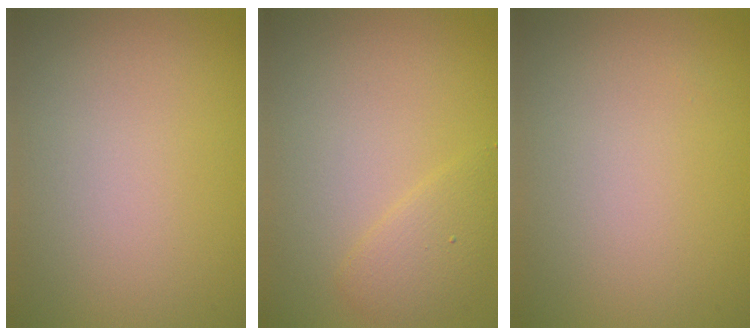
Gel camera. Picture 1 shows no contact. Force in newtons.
{"total": 1.9, "press": 1.9, "slide": 0.2}
{"total": 0.0}